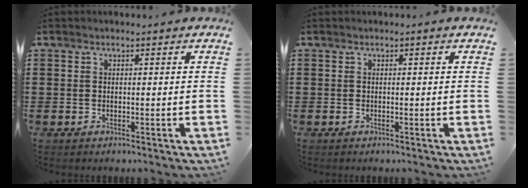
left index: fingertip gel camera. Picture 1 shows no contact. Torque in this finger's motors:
{"motor_torque": [-1.26, -0.88, -0.68, -0.21]}